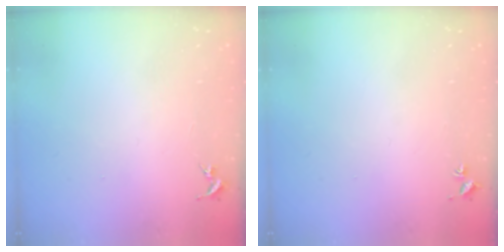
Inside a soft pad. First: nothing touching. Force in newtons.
{"total": 1.7, "press": 1.7, "slide": 0.2}